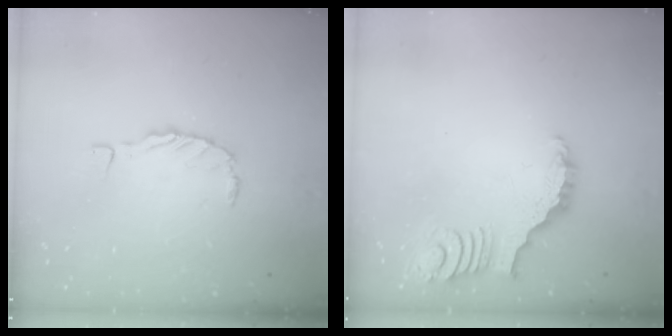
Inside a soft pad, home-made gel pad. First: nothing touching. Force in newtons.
{"total": 3.9, "press": 3.8, "slide": 0.5}